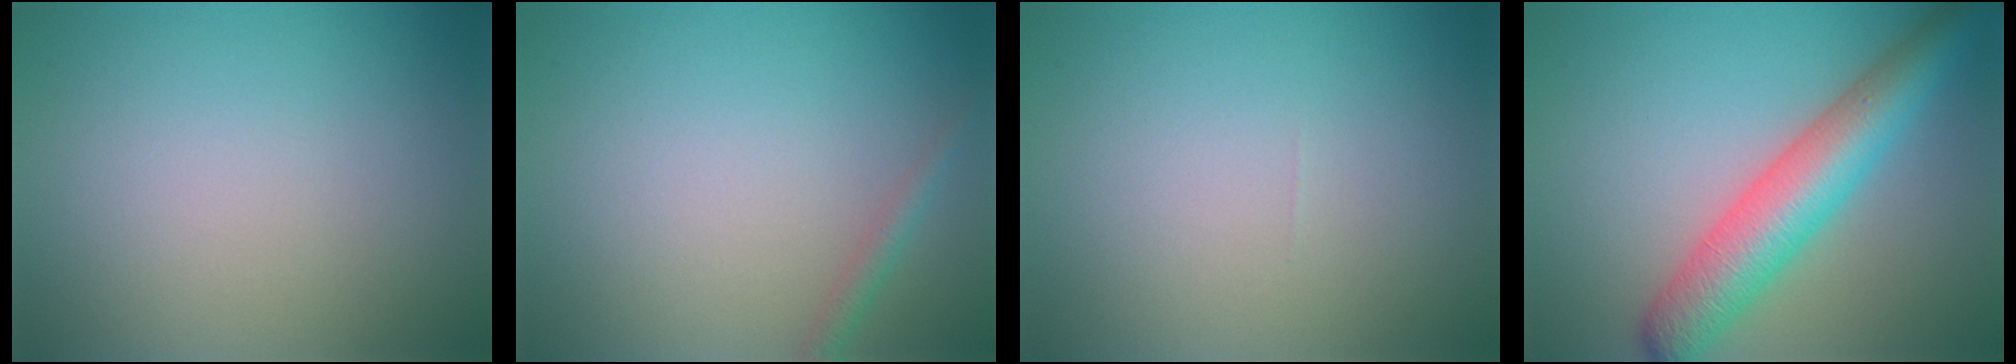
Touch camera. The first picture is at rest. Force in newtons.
{"total": 1.3, "press": 1.3, "slide": 0.1}
{"total": 0.0}
{"total": 7.0, "press": 7.0, "slide": 0.1}